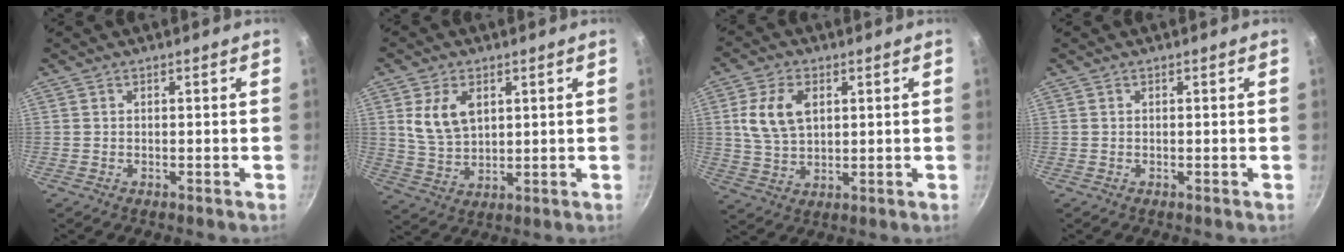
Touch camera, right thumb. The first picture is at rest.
{"total": 8.2, "force": [2.8, 5.2, 5.7], "torque": [-0.093, -0.012, 0.063]}
{"total": 9.4, "force": [2.4, 5.9, 6.9], "torque": [-0.127, -0.002, 0.051]}
{"total": 0.0}